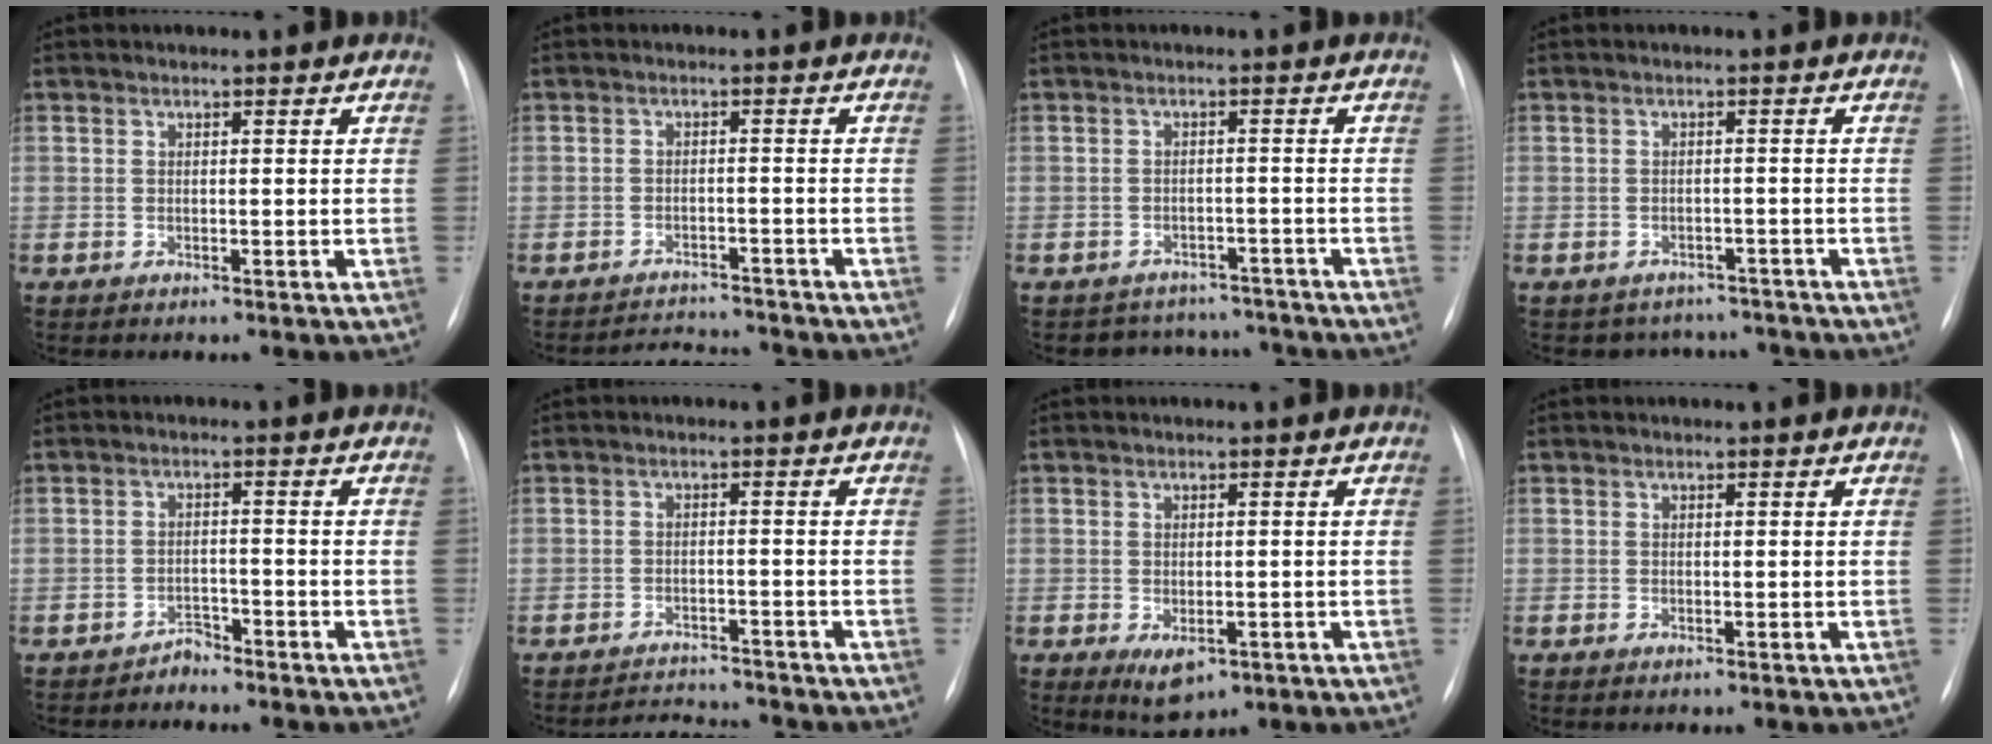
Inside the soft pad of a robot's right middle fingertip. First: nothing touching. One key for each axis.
{"total": 4.5, "fx": -4.5, "fy": 0.4, "fz": -0.2, "tx": 0.000, "ty": 0.004, "tz": -0.069}
{"total": 7.4, "fx": -6.5, "fy": 3.5, "fz": -0.3, "tx": 0.016, "ty": 0.026, "tz": -0.076}
{"total": 5.8, "fx": -5.0, "fy": 2.9, "fz": -0.2, "tx": 0.014, "ty": 0.021, "tz": -0.057}
{"total": 1.9, "fx": -1.8, "fy": 0.6, "fz": -0.2, "tx": 0.006, "ty": -0.001, "tz": -0.030}
{"total": 4.3, "fx": -4.2, "fy": 0.1, "fz": -0.2, "tx": 0.000, "ty": -0.001, "tz": -0.066}
{"total": 3.9, "fx": -1.5, "fy": 2.1, "fz": 2.8, "tx": -0.045, "ty": -0.006, "tz": -0.011}
{"total": 0.0}